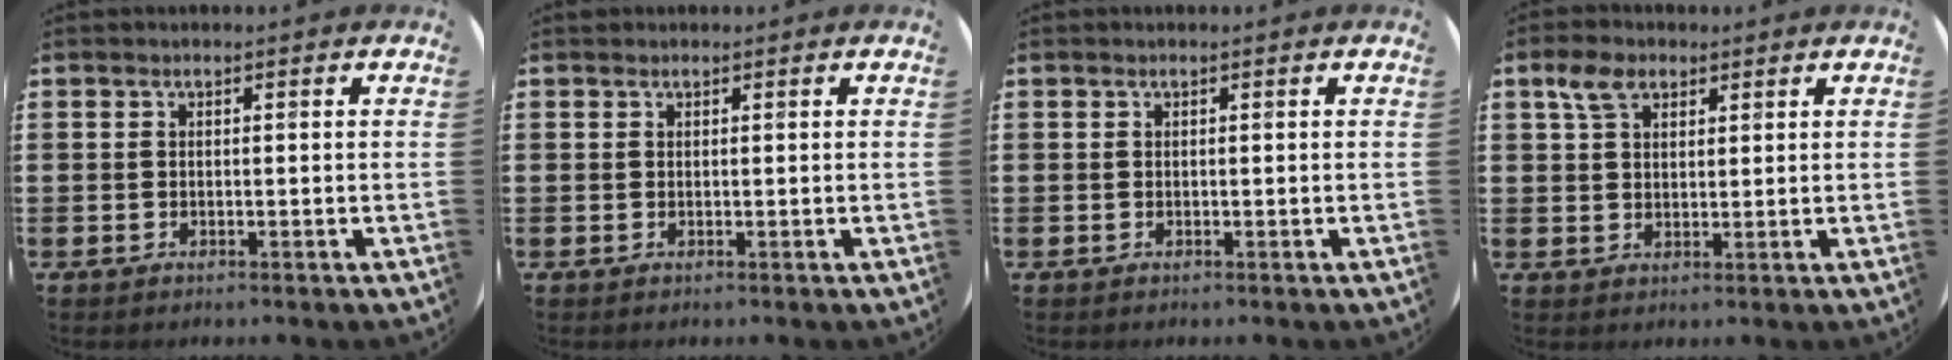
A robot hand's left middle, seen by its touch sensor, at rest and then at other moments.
{"total": 0.0}
{"total": 0.0}
{"total": 4.1, "force": [2.6, 2.4, 2.1], "torque": [-0.039, 0.006, 0.047]}